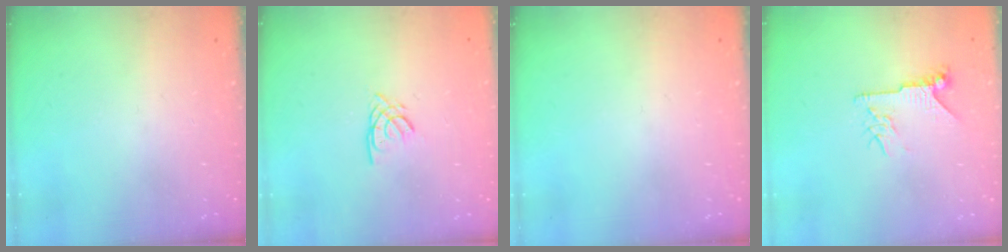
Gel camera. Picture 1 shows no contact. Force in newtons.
{"total": 1.8, "press": 1.8, "slide": 0.3}
{"total": 0.0}
{"total": 7.2, "press": 7.2, "slide": 0.2}